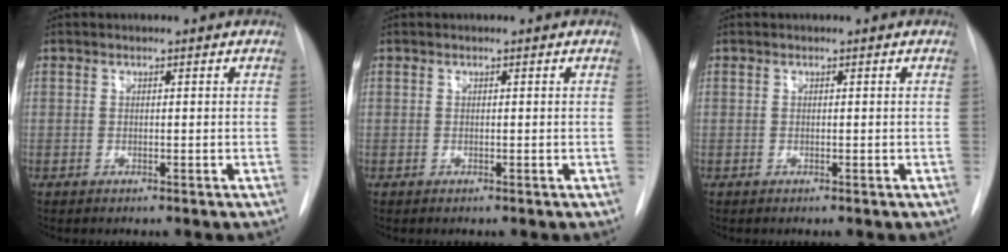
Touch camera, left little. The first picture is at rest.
{"total": 0.0}
{"total": 0.0}